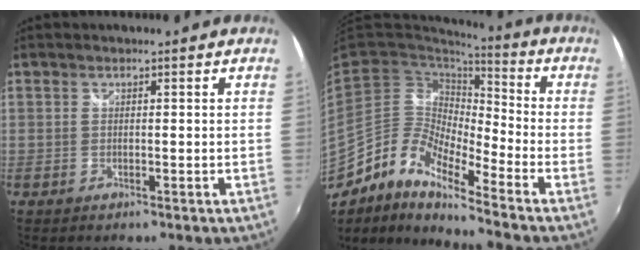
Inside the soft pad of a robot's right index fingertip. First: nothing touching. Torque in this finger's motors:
{"motor_torque": [0.41, -0.38, 0.24, 0.06]}